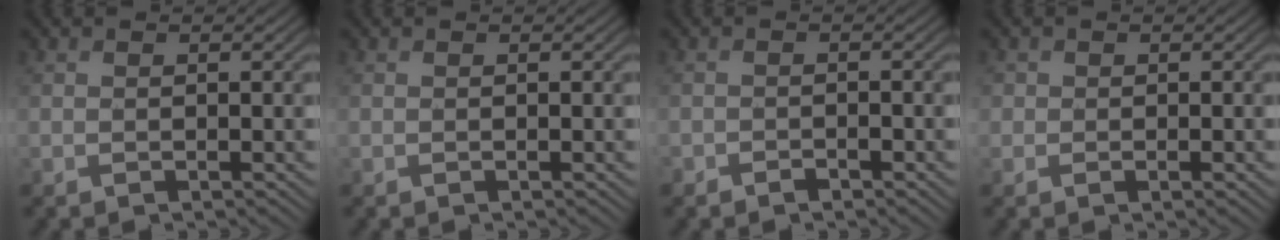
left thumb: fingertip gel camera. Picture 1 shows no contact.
{"total": 0.0}
{"total": 1.2, "force": [-0.9, 0.6, 0.5], "torque": [-0.009, 0.000, -0.018]}
{"total": 1.6, "force": [0.1, 1.4, 0.8], "torque": [-0.011, -0.005, -0.001]}